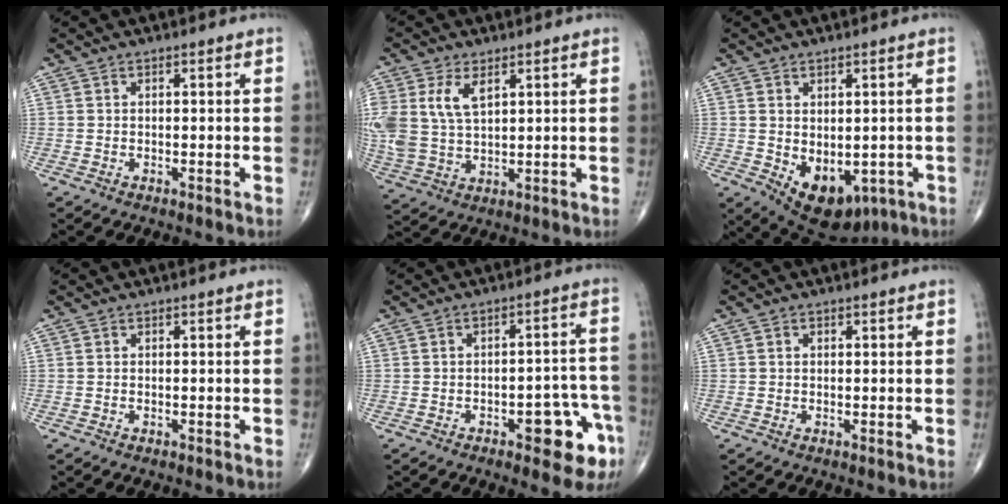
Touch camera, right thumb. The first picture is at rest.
{"total": 10.8, "force": [3.7, 6.2, 8.0], "torque": [-0.176, 0.000, 0.084]}
{"total": 11.4, "force": [-3.2, 7.2, 8.2], "torque": [-0.094, -0.004, -0.023]}
{"total": 0.0}
{"total": 10.3, "force": [-4.9, 4.2, 8.0], "torque": [-0.064, 0.042, -0.055]}
{"total": 0.6, "force": [0.1, 0.6, 0.2], "torque": [0.001, 0.000, 0.001]}